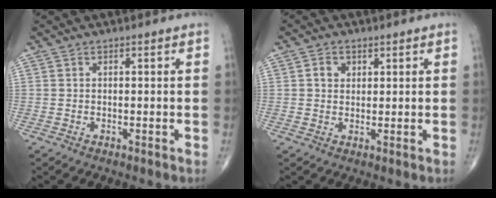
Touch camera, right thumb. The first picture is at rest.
{"total": 2.8, "force": [1.0, 2.3, 1.3], "torque": [-0.011, -0.001, 0.016]}